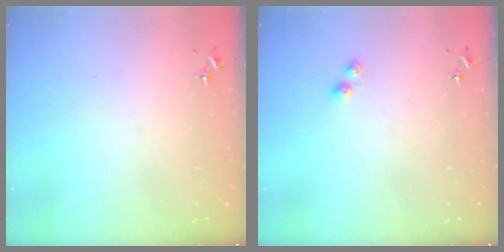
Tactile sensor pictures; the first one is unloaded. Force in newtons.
{"total": 3.2, "press": 3.2, "slide": 0.4}